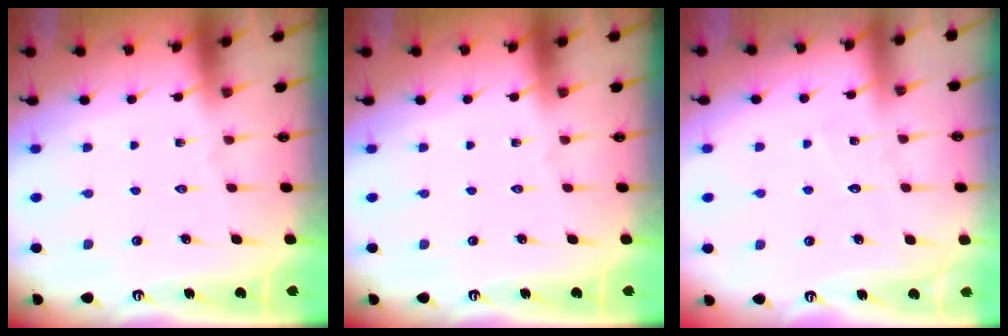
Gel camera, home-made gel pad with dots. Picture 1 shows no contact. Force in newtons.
{"total": 0.0}
{"total": 4.9, "press": 4.8, "slide": 0.4}